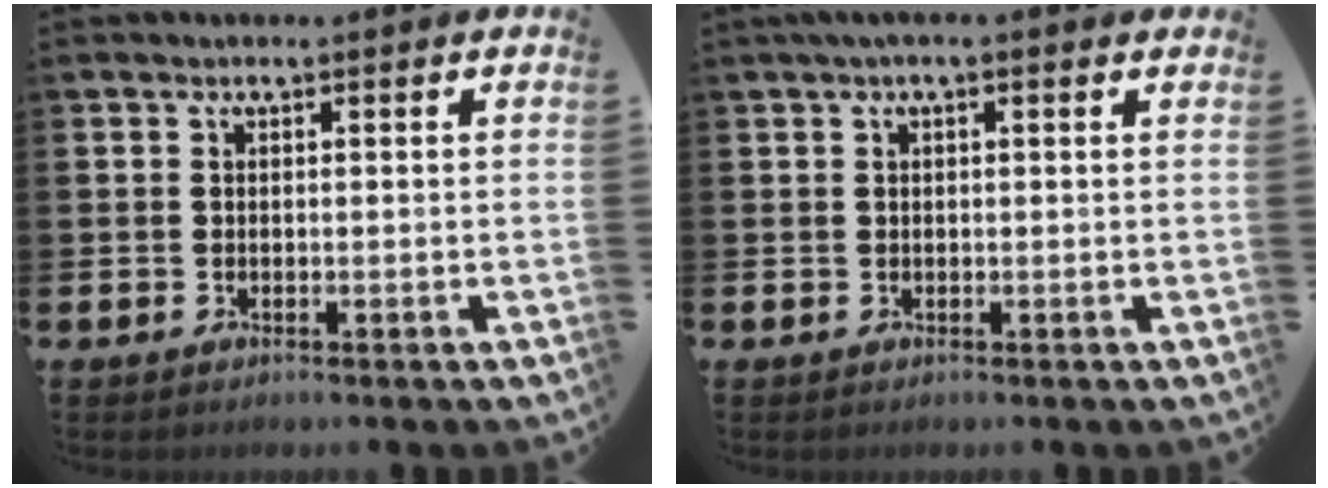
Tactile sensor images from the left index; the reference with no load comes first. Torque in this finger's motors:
{"motor_torque": [0.46, -0.69, 0.94, 0.21]}